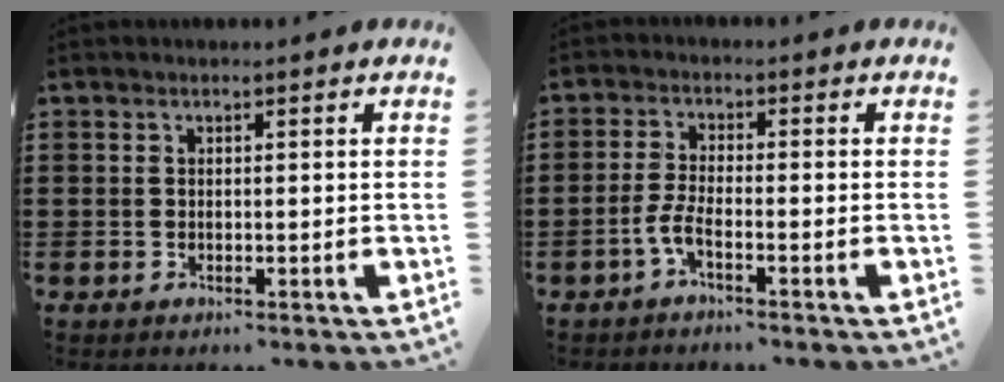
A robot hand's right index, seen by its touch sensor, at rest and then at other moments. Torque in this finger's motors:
{"motor_torque": [0.86, 0.91, 0.03, -0.02]}